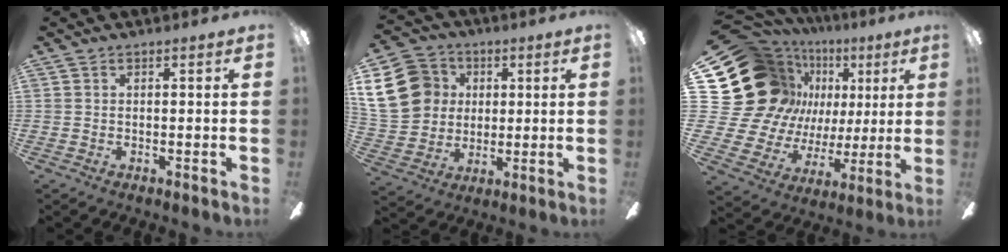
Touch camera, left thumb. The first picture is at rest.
{"total": 16.6, "force": [4.4, 14.2, 7.2], "torque": [-0.147, 0.003, 0.089]}
{"total": 26.5, "force": [7.7, 20.8, 14.4], "torque": [-0.305, -0.066, 0.193]}